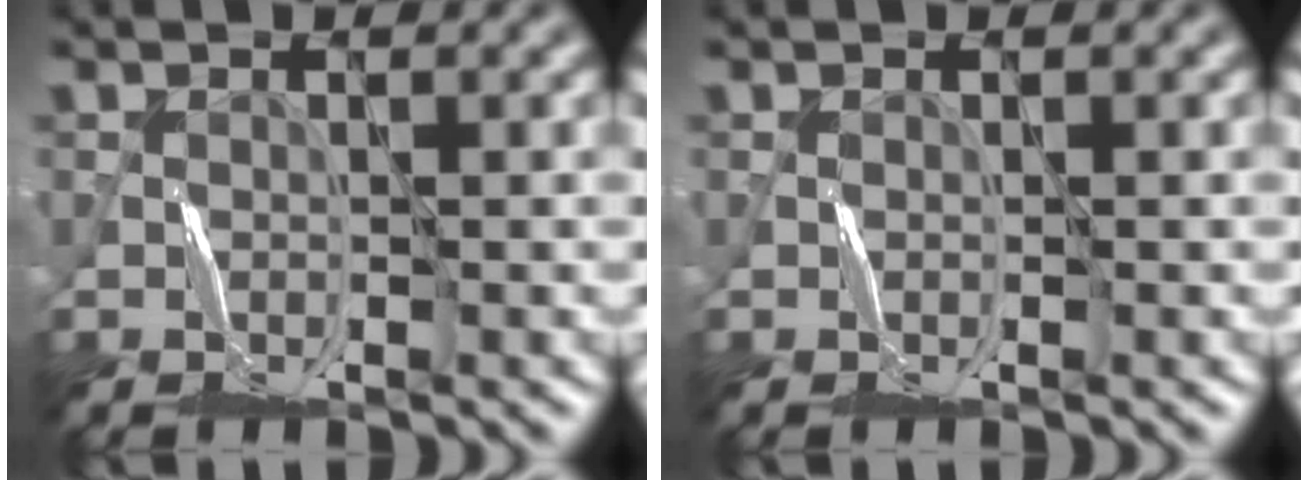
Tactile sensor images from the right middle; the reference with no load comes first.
{"total": 0.0}